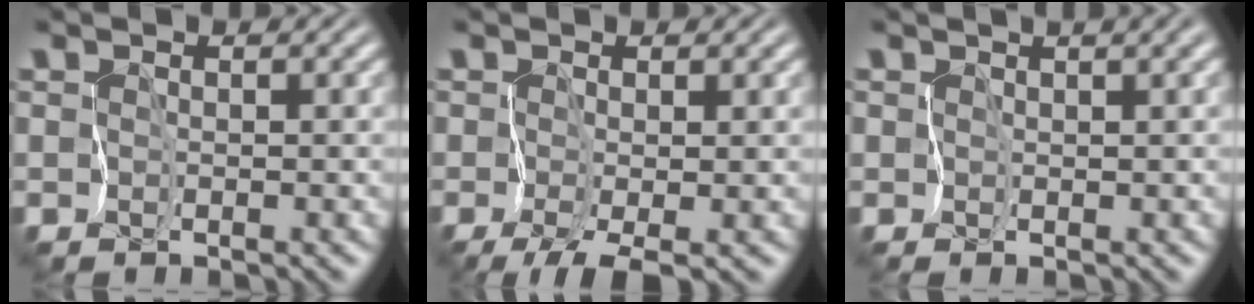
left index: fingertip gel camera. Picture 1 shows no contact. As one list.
[{"total": 2.9, "force": [-1.0, 1.0, 2.5], "torque": [-0.044, 0.000, -0.017]}, {"total": 3.0, "force": [1.8, 0.8, 2.3], "torque": [-0.030, 0.012, 0.028]}]